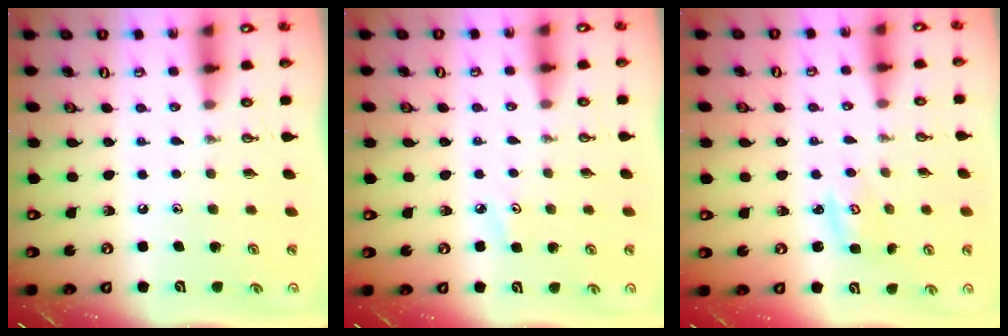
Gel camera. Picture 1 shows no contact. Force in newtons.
{"total": 2.9, "press": 2.9, "slide": 0.3}
{"total": 2.9, "press": 2.9, "slide": 0.3}